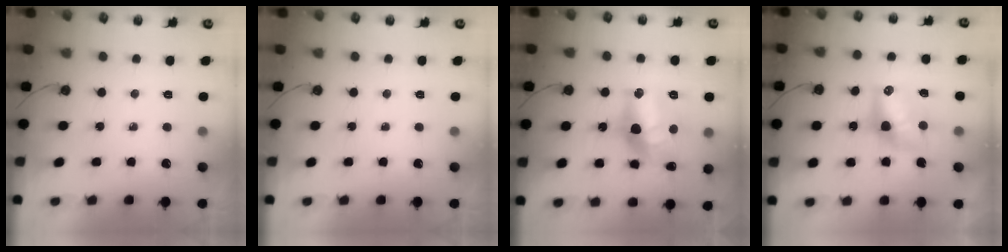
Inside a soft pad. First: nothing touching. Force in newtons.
{"total": 0.0}
{"total": 16.2, "press": 16.1, "slide": 1.3}
{"total": 9.3, "press": 9.2, "slide": 0.6}